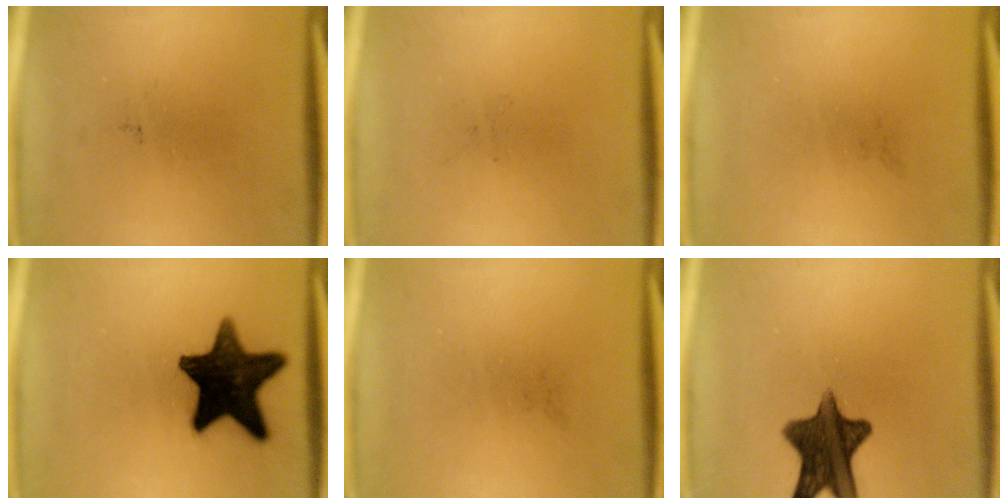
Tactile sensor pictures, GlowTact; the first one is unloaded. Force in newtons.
{"total": 0.0}
{"total": 0.0}
{"total": 16.3}
{"total": 0.0}
{"total": 11.7}